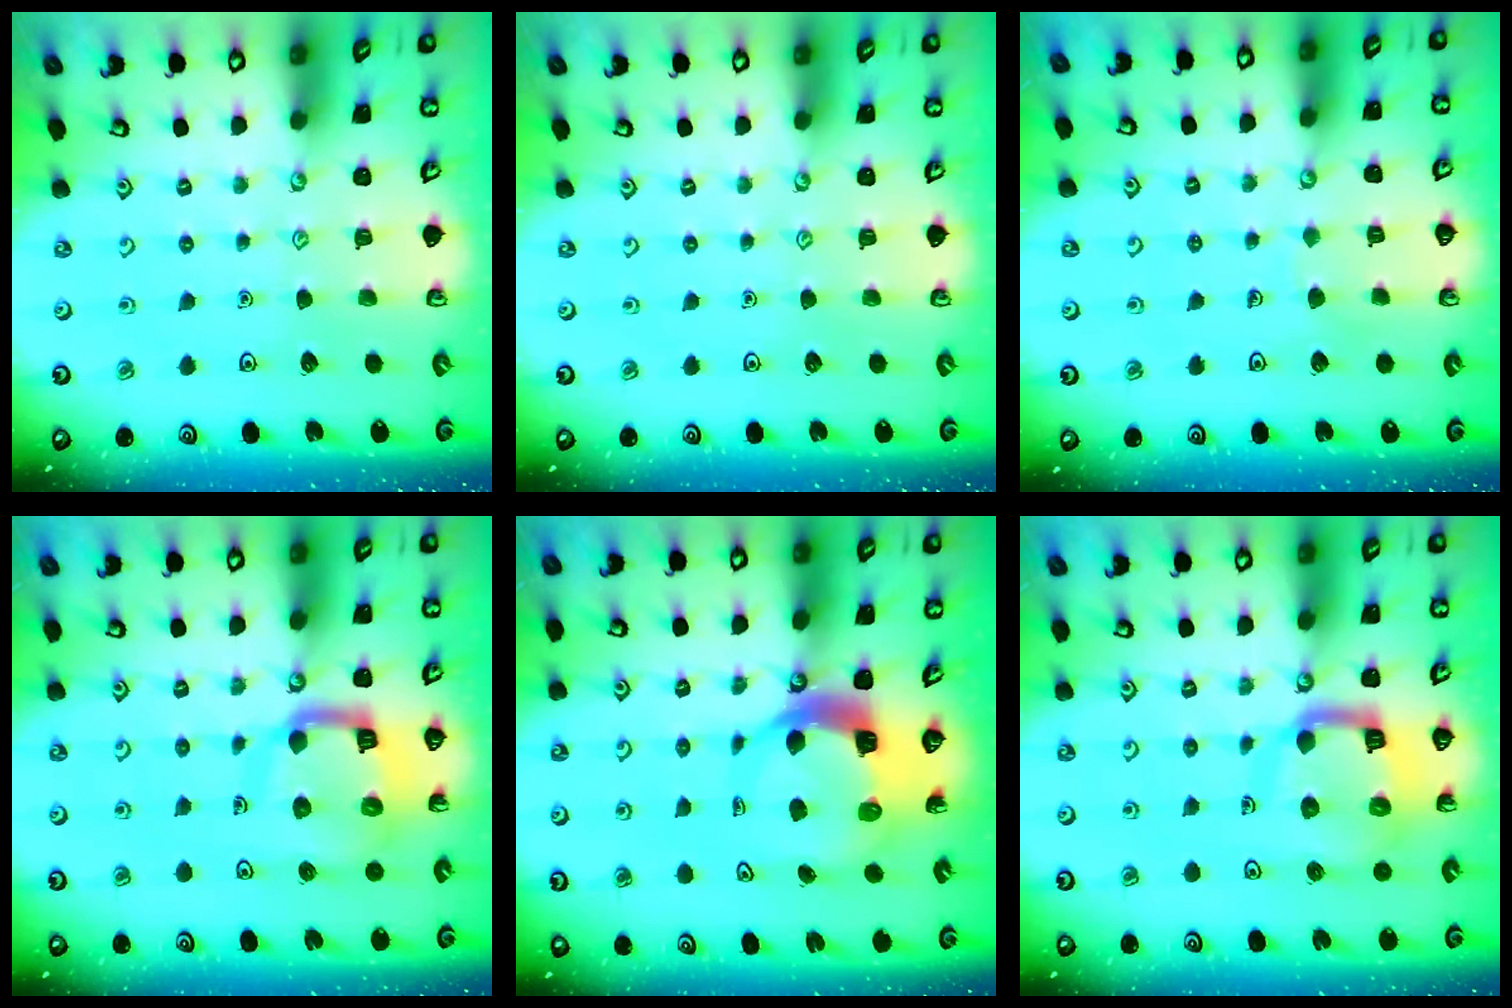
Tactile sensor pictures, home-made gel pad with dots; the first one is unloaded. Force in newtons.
{"total": 0.0}
{"total": 3.6, "press": 3.6, "slide": 0.2}
{"total": 12.9, "press": 12.8, "slide": 1.4}
{"total": 8.9, "press": 8.9, "slide": 1.2}
{"total": 12.9, "press": 12.8, "slide": 1.4}